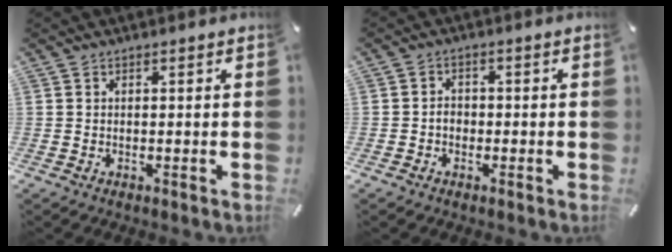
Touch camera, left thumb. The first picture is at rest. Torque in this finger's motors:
{"motor_torque": [0.09, 0.03, 0.03, -0.03, 0.03]}